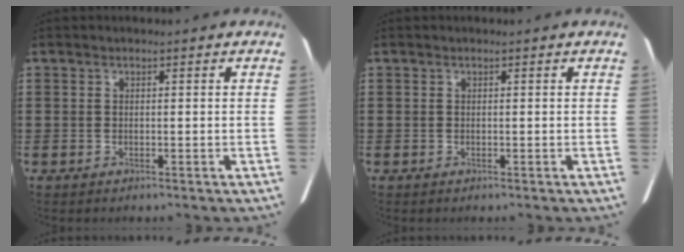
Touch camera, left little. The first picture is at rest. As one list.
[{"total": 0.0}]